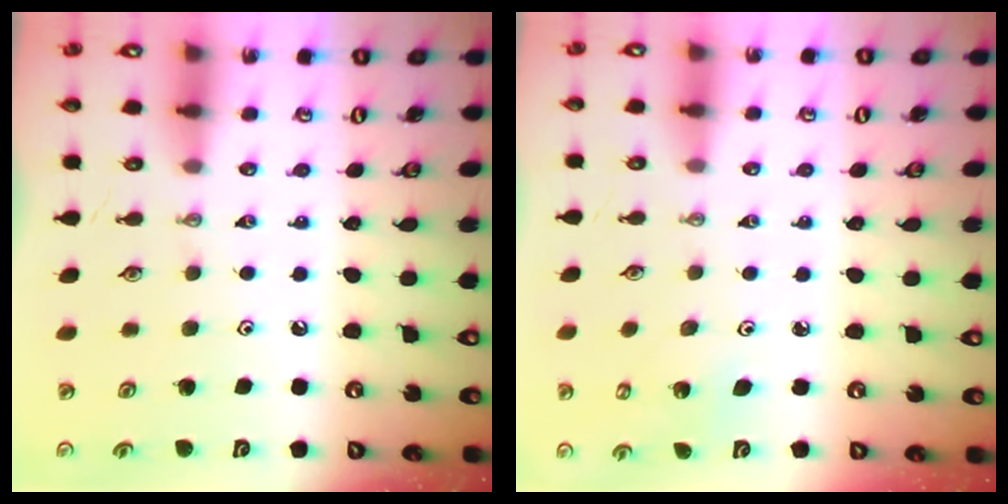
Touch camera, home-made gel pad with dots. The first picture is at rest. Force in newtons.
{"total": 3.2, "press": 3.2, "slide": 0.2}